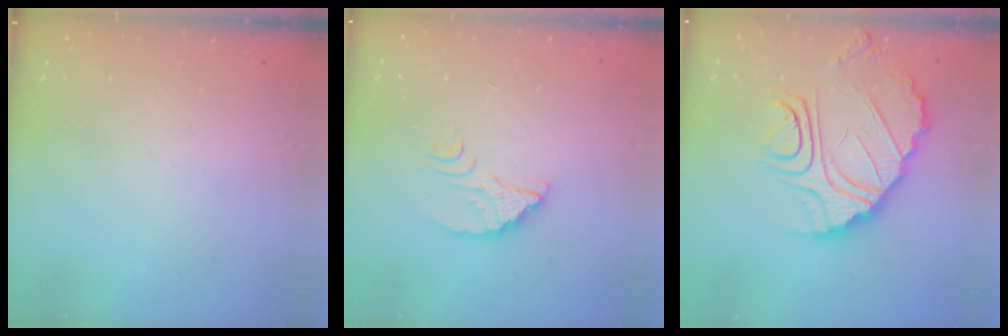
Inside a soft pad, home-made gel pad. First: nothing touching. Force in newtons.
{"total": 3.8, "press": 3.8, "slide": 0.3}
{"total": 14.3, "press": 14.2, "slide": 1.3}